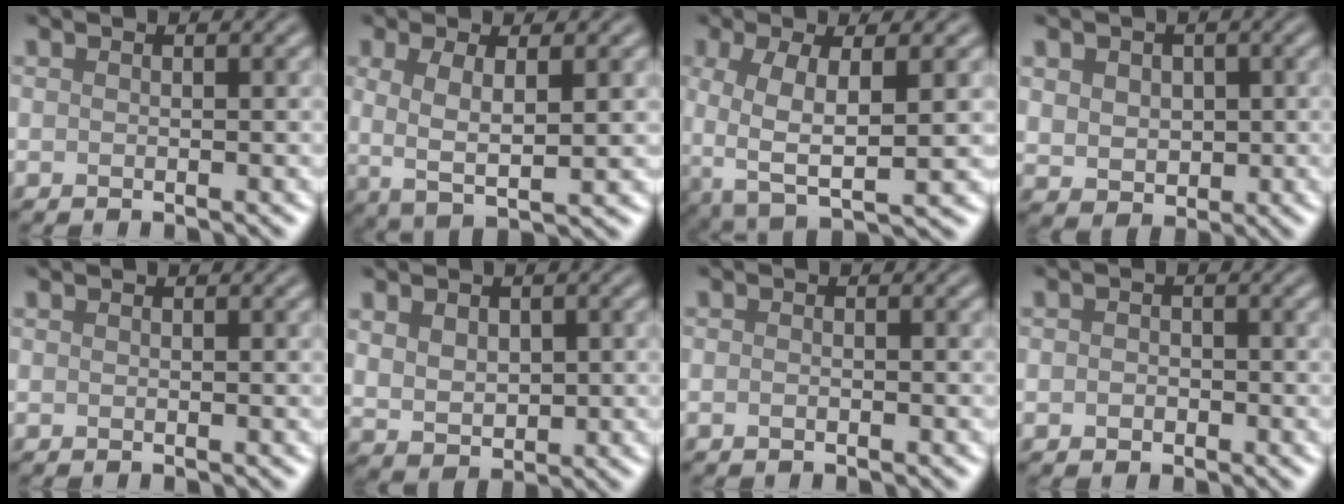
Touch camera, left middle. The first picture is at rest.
{"total": 3.9, "force": [0.3, 1.1, 3.7], "torque": [-0.075, -0.005, 0.006]}
{"total": 6.3, "force": [-0.3, 2.5, 5.8], "torque": [-0.120, -0.007, -0.006]}
{"total": 3.8, "force": [0.9, 3.1, 2.0], "torque": [-0.047, 0.006, 0.013]}
{"total": 0.0}
{"total": 3.4, "force": [0.8, 2.5, 2.3], "torque": [-0.046, -0.008, 0.023]}
{"total": 0.7, "force": [-0.4, 0.3, 0.5], "torque": [-0.009, -0.002, -0.008]}
{"total": 1.2, "force": [-0.4, 1.0, 0.5], "torque": [-0.008, -0.003, -0.009]}